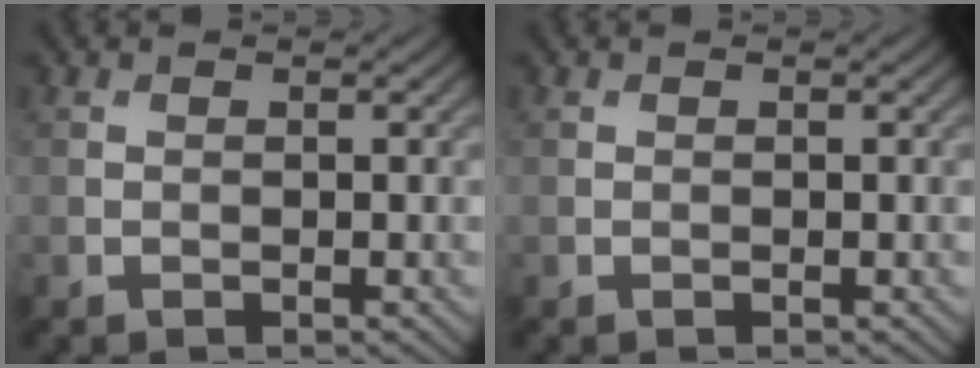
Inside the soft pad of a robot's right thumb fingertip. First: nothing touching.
{"total": 0.0}